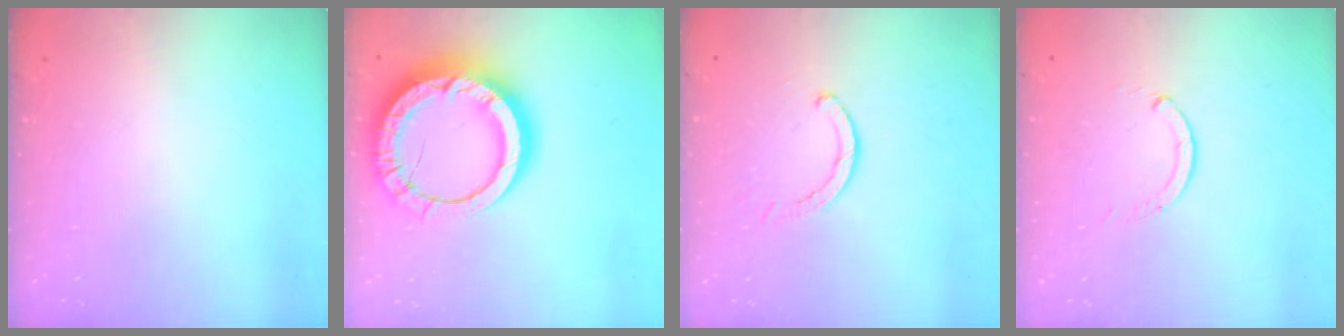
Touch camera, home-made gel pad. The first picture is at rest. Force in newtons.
{"total": 19.9, "press": 19.8, "slide": 2.0}
{"total": 2.8, "press": 2.8, "slide": 0.2}
{"total": 0.0}